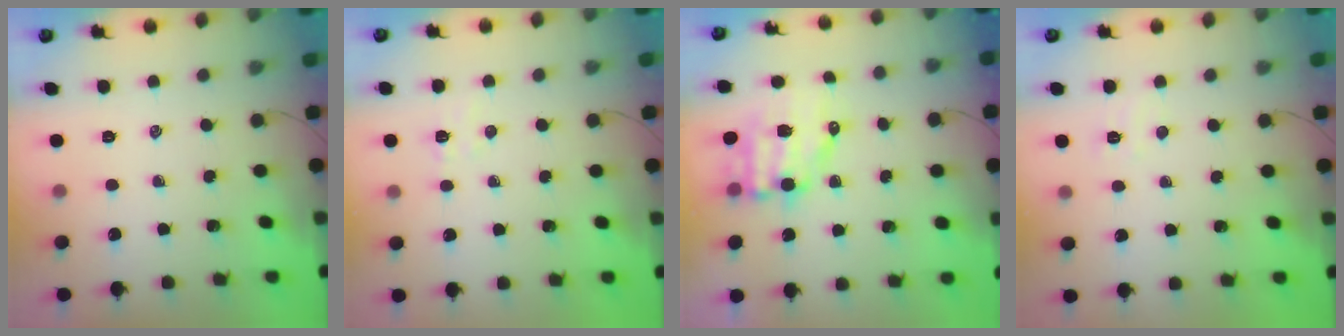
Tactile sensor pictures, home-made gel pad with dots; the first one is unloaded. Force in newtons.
{"total": 4.5, "press": 4.3, "slide": 1.1}
{"total": 9.3, "press": 9.1, "slide": 1.8}
{"total": 3.9, "press": 3.8, "slide": 0.9}